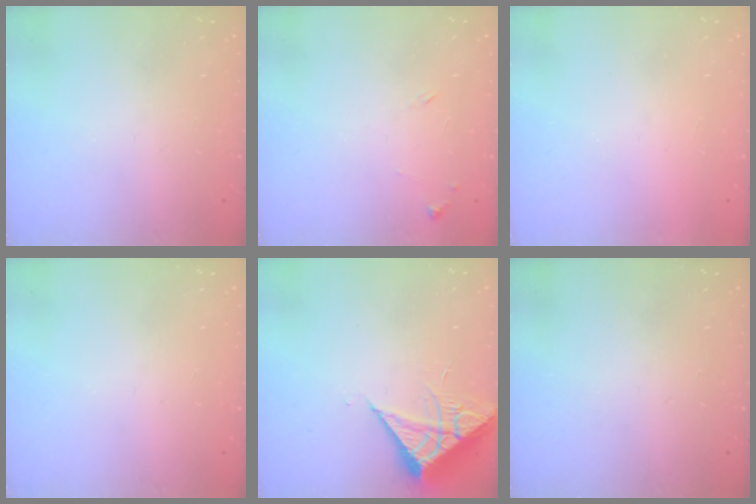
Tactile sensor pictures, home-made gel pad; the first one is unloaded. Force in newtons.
{"total": 5.5, "press": 5.4, "slide": 0.4}
{"total": 1.7, "press": 1.6, "slide": 0.1}
{"total": 0.0}
{"total": 6.2, "press": 6.2, "slide": 0.4}
{"total": 0.0}